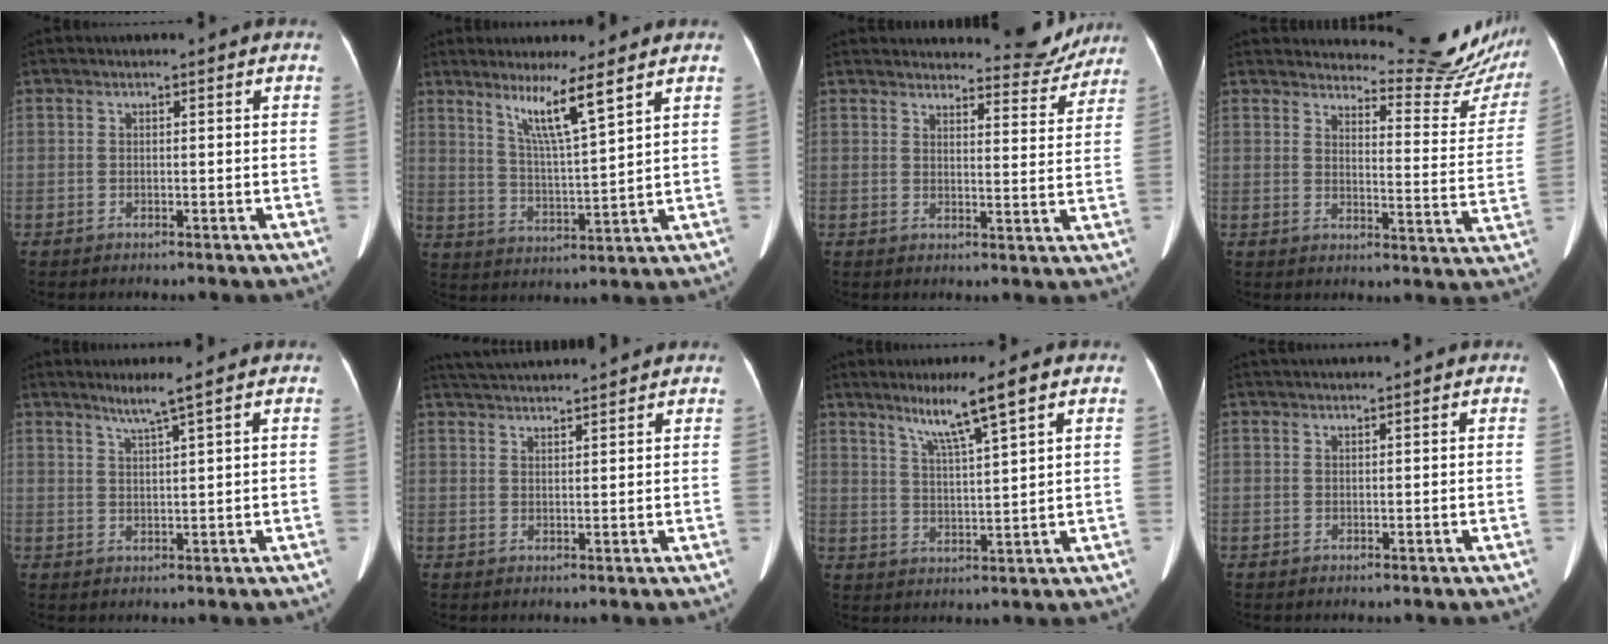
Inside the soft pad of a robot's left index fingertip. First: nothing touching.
{"total": 7.7, "force": [5.1, -0.9, 5.8], "torque": [-0.107, -0.014, 0.096]}
{"total": 8.5, "force": [8.3, 1.4, 0.9], "torque": [0.003, -0.024, 0.091]}
{"total": 14.1, "force": [13.9, 0.8, 1.9], "torque": [-0.014, -0.091, 0.152]}
{"total": 3.3, "force": [2.4, -1.1, 2.0], "torque": [-0.043, -0.006, 0.049]}
{"total": 9.5, "force": [9.0, -0.1, 3.1], "torque": [-0.060, 0.033, 0.137]}
{"total": 7.8, "force": [5.0, -0.8, 6.0], "torque": [-0.106, -0.002, 0.091]}
{"total": 3.8, "force": [3.4, -0.1, 1.7], "torque": [-0.018, 0.030, 0.050]}